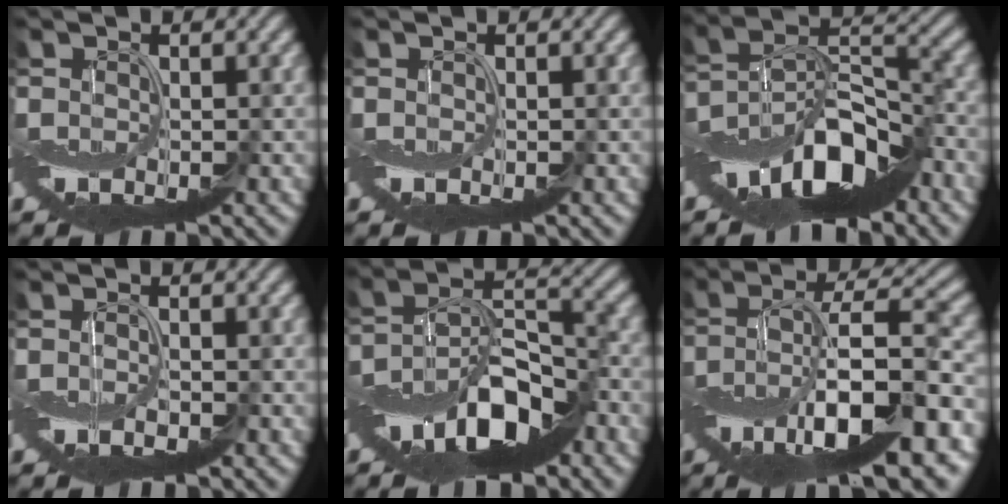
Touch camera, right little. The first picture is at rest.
{"total": 0.0}
{"total": 11.2, "force": [-6.8, 4.2, 7.9], "torque": [-0.129, 0.014, -0.133]}
{"total": 1.0, "force": [-0.6, 0.1, 0.7], "torque": [-0.016, -0.003, -0.013]}
{"total": 9.6, "force": [-5.3, 3.8, 7.0], "torque": [-0.121, 0.011, -0.103]}
{"total": 12.9, "force": [-4.6, 4.6, 11.1], "torque": [-0.195, 0.015, -0.080]}